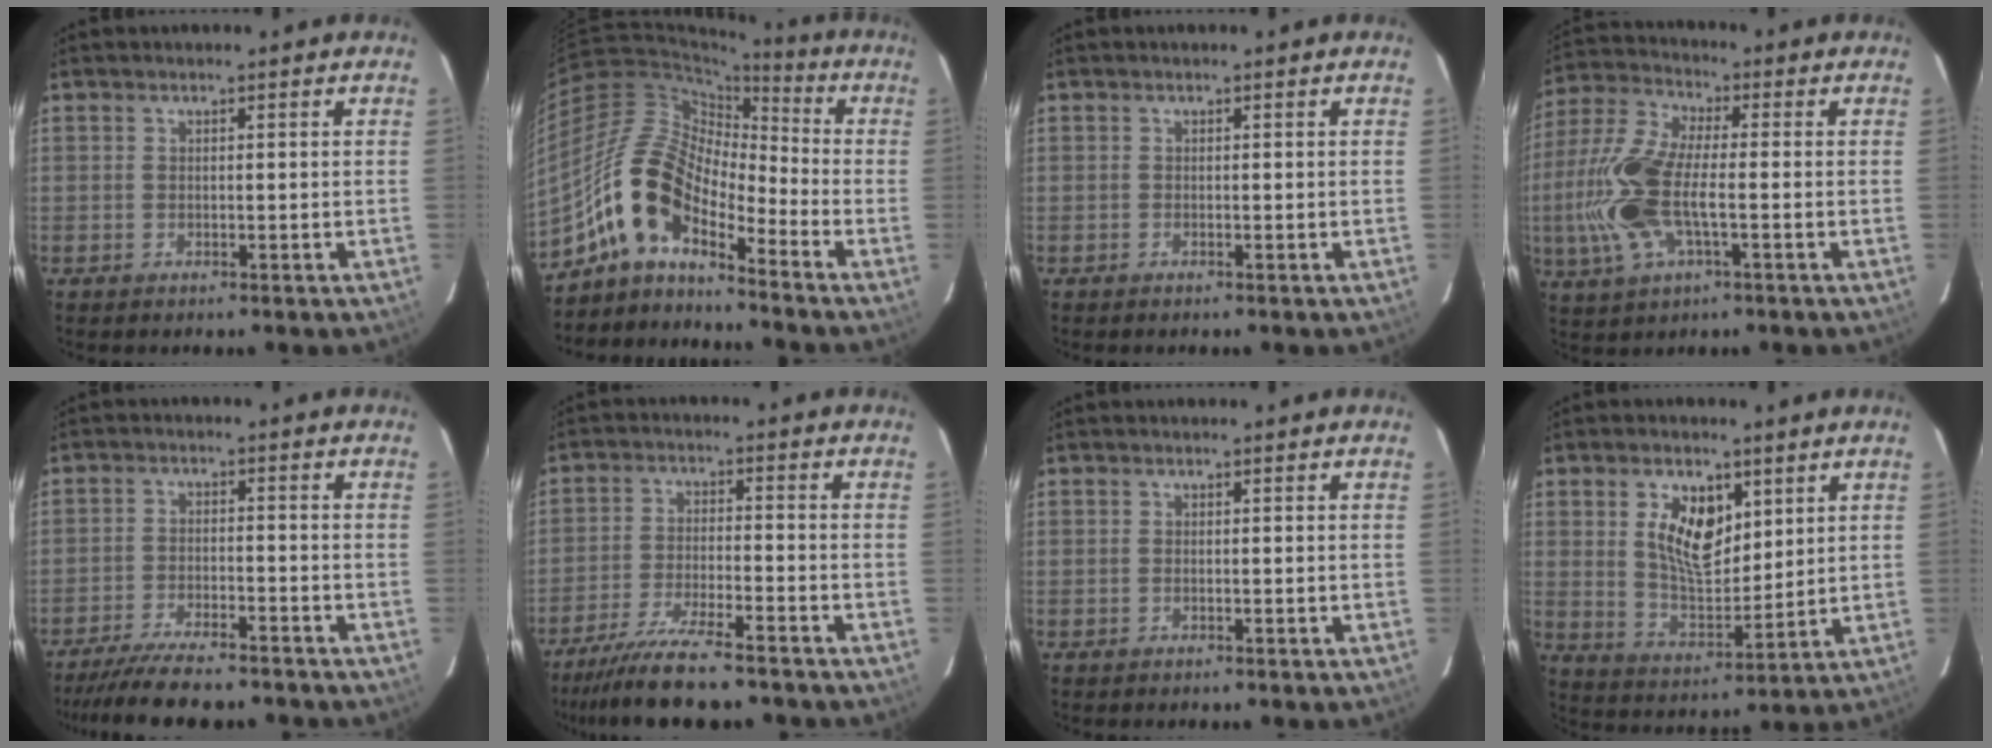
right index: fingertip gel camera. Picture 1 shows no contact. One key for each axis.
{"total": 13.0, "fx": -8.5, "fy": 5.1, "fz": 8.4, "tx": -0.153, "ty": 0.018, "tz": -0.181}
{"total": 0.0}
{"total": 15.4, "fx": -2.8, "fy": 6.2, "fz": 13.8, "tx": -0.308, "ty": 0.002, "tz": -0.060}
{"total": 13.2, "fx": -11.5, "fy": 2.7, "fz": 5.9, "tx": -0.128, "ty": -0.017, "tz": -0.183}
{"total": 12.3, "fx": -10.5, "fy": 1.4, "fz": 6.1, "tx": -0.141, "ty": -0.025, "tz": -0.182}
{"total": 0.0}
{"total": 10.8, "fx": 4.1, "fy": 5.8, "fz": 8.1, "tx": -0.147, "ty": 0.006, "tz": 0.086}